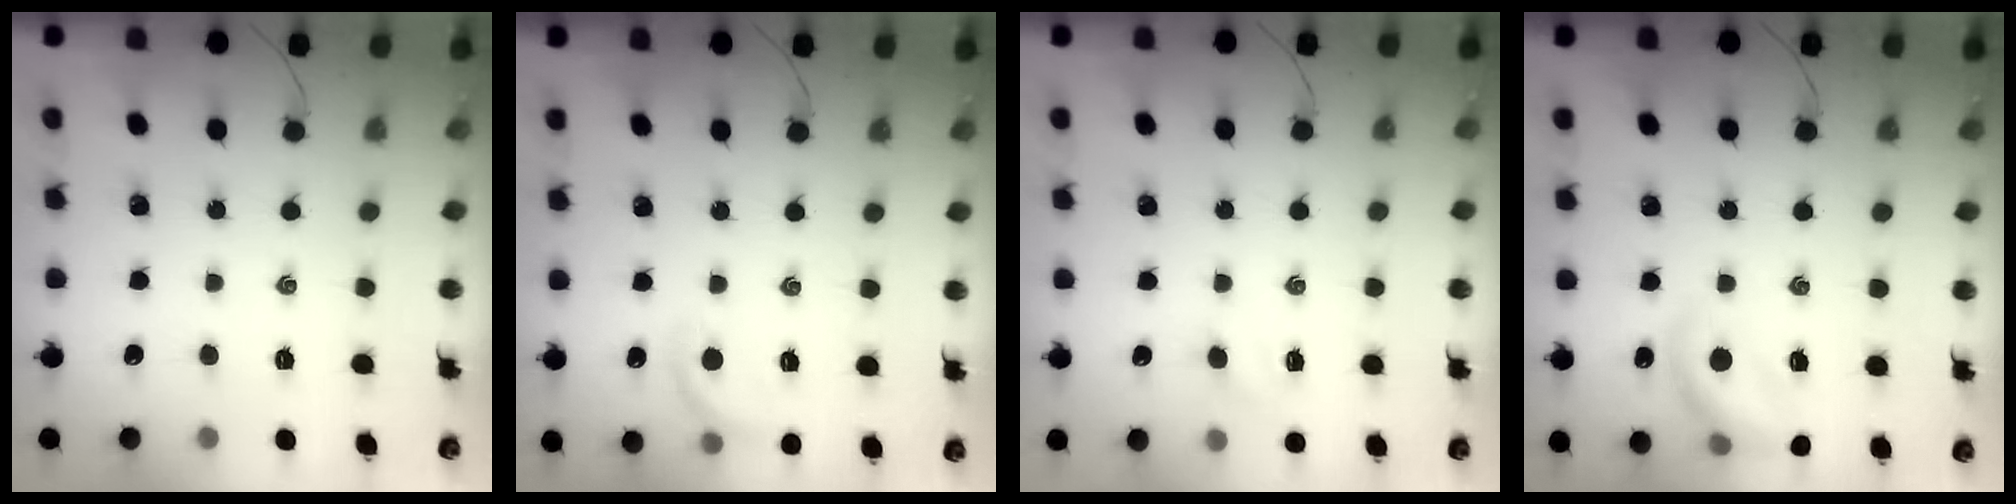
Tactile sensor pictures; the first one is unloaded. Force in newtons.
{"total": 8.8, "press": 8.6, "slide": 1.7}
{"total": 4.0, "press": 3.8, "slide": 1.2}
{"total": 14.0, "press": 13.8, "slide": 2.7}